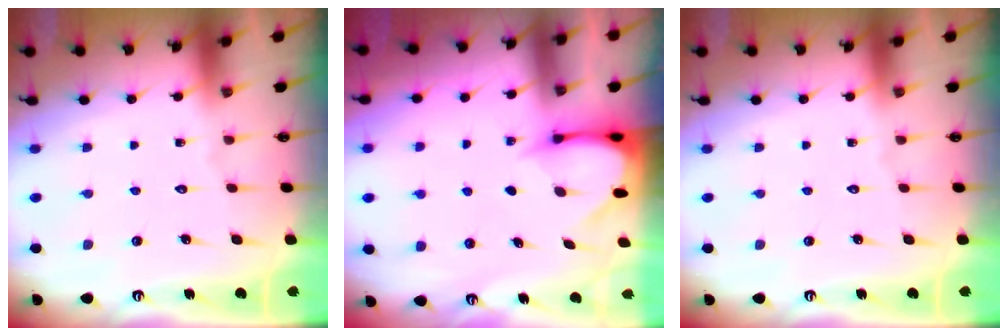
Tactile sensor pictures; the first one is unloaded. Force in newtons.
{"total": 3.3, "press": 3.2, "slide": 0.3}
{"total": 0.0}